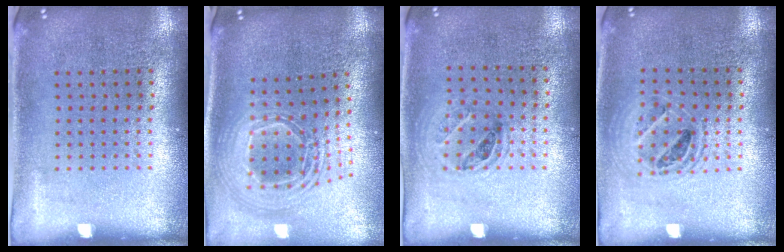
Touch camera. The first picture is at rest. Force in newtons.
{"total": 2.4, "press": 1.8, "slide": 1.6}
{"total": 1.1, "press": 0.8, "slide": 0.7}
{"total": 1.4, "press": 1.2, "slide": 0.6}